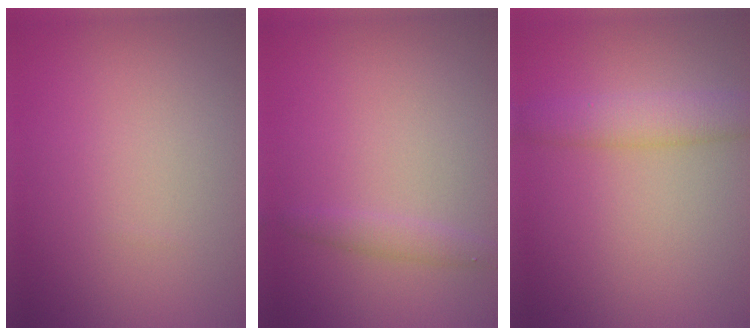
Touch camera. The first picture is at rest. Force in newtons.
{"total": 1.3, "press": 1.3, "slide": 0.1}
{"total": 3.4, "press": 3.4, "slide": 0.1}